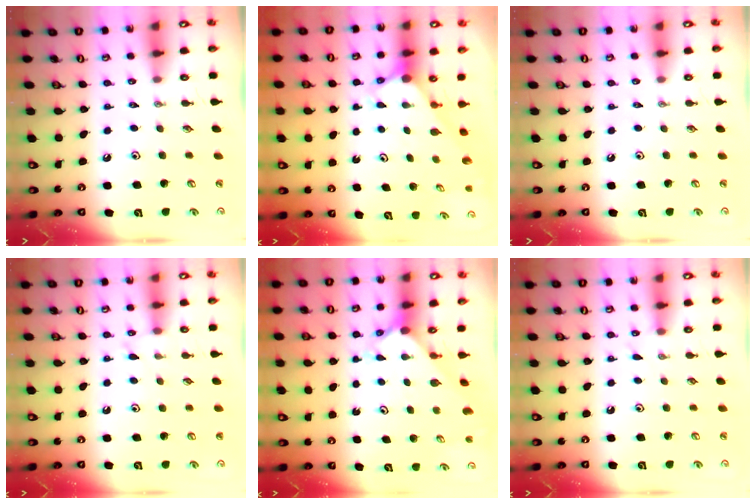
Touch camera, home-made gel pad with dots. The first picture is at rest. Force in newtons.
{"total": 2.7, "press": 2.7, "slide": 0.0}
{"total": 0.0}
{"total": 5.5, "press": 5.5, "slide": 0.7}
{"total": 2.3, "press": 2.3, "slide": 0.2}
{"total": 2.9, "press": 2.8, "slide": 0.4}